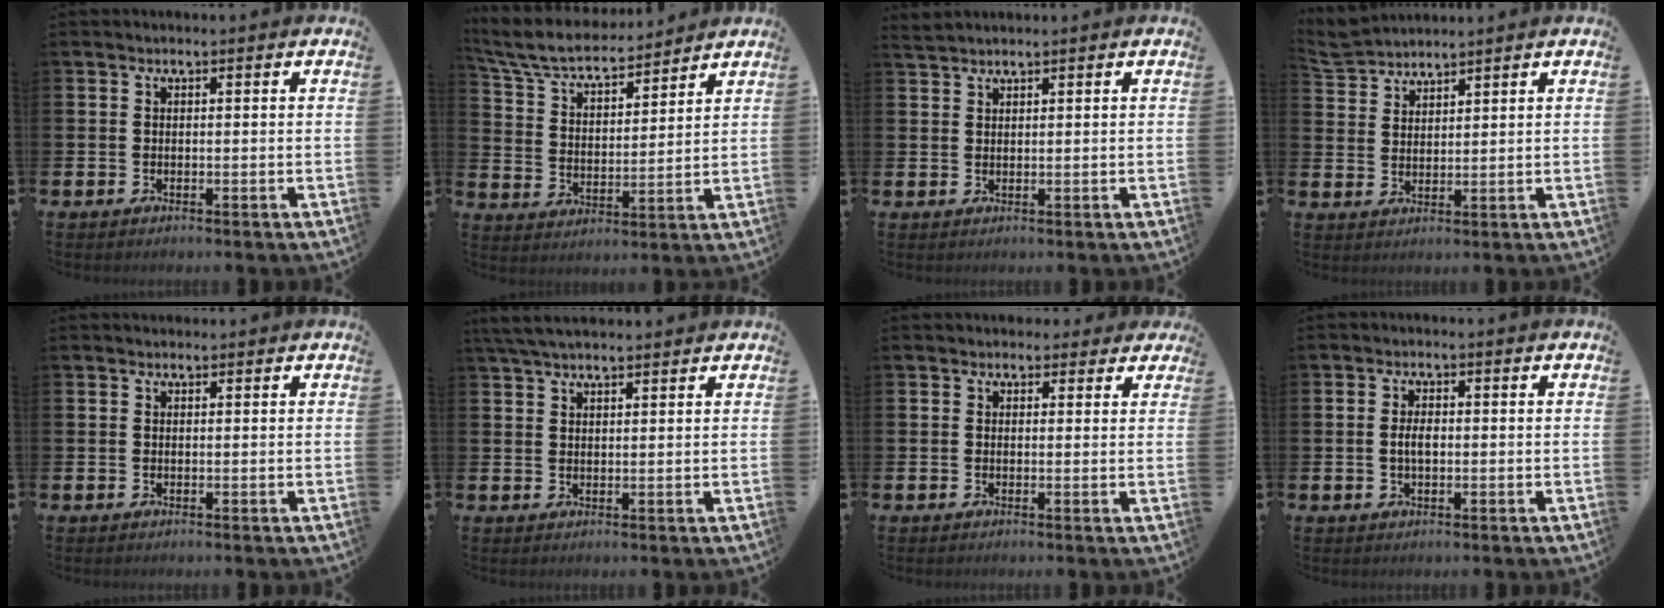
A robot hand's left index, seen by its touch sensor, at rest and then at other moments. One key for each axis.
{"total": 7.3, "fx": 6.7, "fy": 1.7, "fz": 2.4, "tx": -0.083, "ty": -0.043, "tz": 0.116}
{"total": 1.5, "fx": 1.5, "fy": 0.1, "fz": 0.0, "tx": -0.002, "ty": 0.001, "tz": 0.029}
{"total": 4.4, "fx": 4.4, "fy": 0.5, "fz": 0.2, "tx": -0.017, "ty": -0.018, "tz": 0.082}
{"total": 3.6, "fx": 3.5, "fy": 1.0, "fz": -0.1, "tx": 0.007, "ty": -0.018, "tz": 0.062}
{"total": 4.3, "fx": 3.8, "fy": 1.0, "fz": 1.7, "tx": -0.039, "ty": -0.006, "tz": 0.070}
{"total": 1.7, "fx": 1.3, "fy": 1.1, "fz": 0.1, "tx": 0.007, "ty": 0.002, "tz": 0.021}
{"total": 2.6, "fx": 0.0, "fy": 1.3, "fz": 2.2, "tx": -0.034, "ty": 0.001, "tz": -0.004}